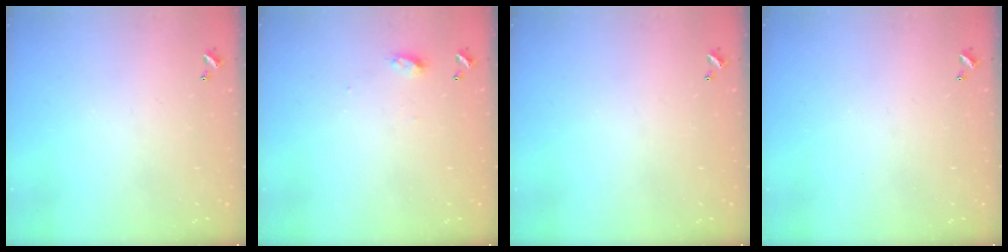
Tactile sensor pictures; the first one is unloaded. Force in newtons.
{"total": 4.0, "press": 4.0, "slide": 0.5}
{"total": 0.0}
{"total": 0.0}